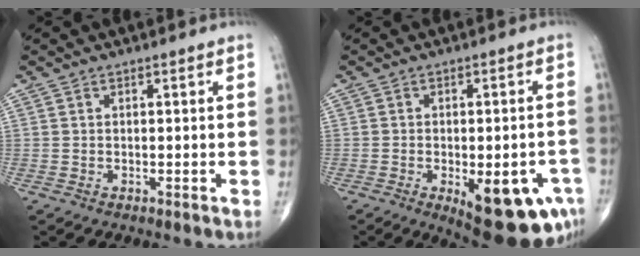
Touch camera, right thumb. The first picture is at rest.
{"total": 15.4, "force": [-6.1, 6.1, 12.8], "torque": [-0.121, 0.012, -0.061]}